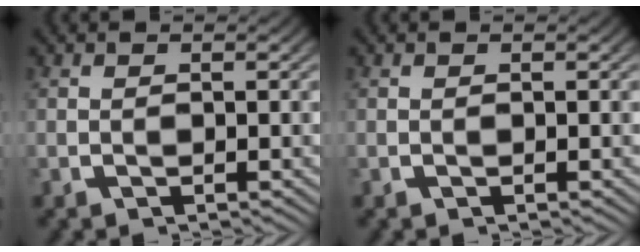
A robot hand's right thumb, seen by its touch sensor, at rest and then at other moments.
{"total": 0.0}